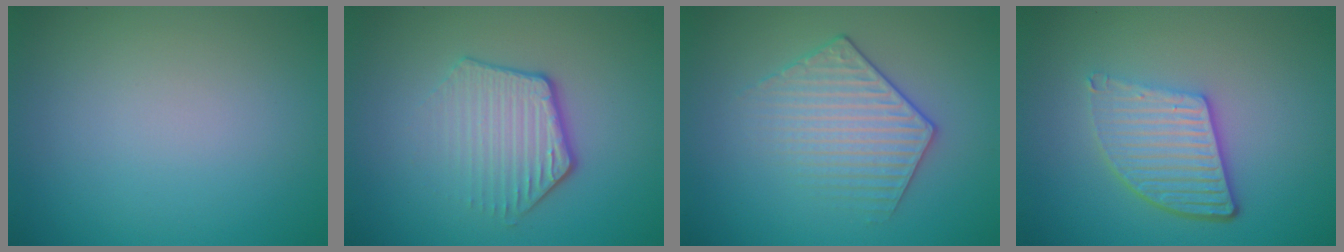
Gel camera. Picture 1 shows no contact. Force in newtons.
{"total": 3.8, "press": 2.9, "slide": 2.5}
{"total": 3.5, "press": 3.2, "slide": 1.4}
{"total": 5.0, "press": 3.7, "slide": 3.4}